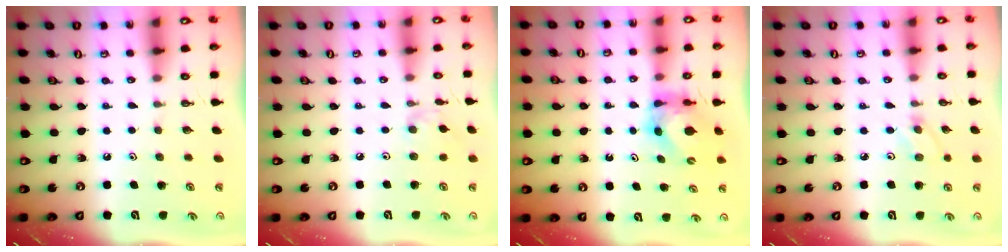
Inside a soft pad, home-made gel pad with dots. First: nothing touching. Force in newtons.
{"total": 2.1, "press": 2.1, "slide": 0.4}
{"total": 5.9, "press": 5.9, "slide": 0.7}
{"total": 3.0, "press": 3.0, "slide": 0.4}